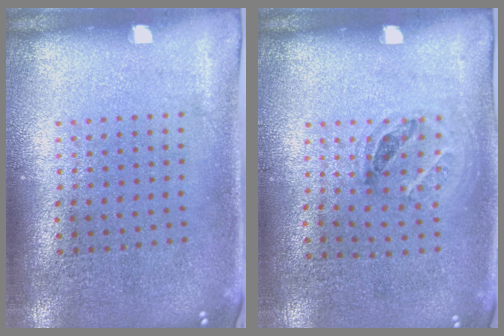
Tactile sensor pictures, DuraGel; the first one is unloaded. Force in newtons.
{"total": 1.0, "press": 0.7, "slide": 0.7}